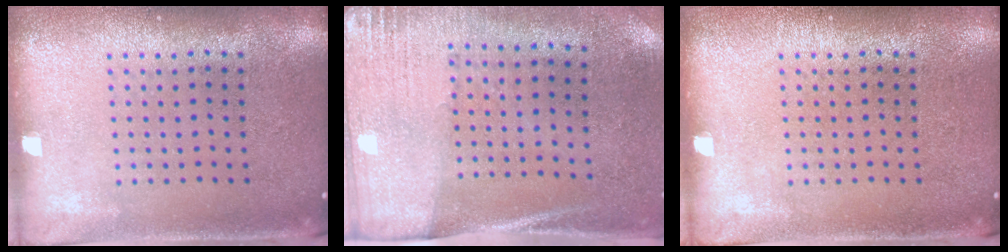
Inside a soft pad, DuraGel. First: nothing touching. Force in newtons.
{"total": 2.7, "press": 2.3, "slide": 1.4}
{"total": 0.0}